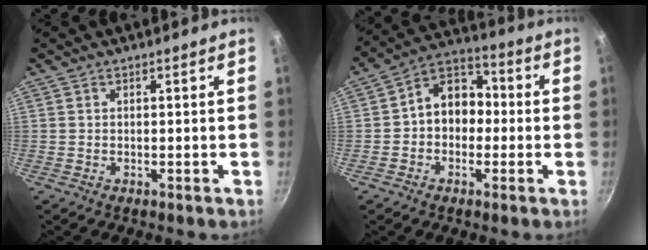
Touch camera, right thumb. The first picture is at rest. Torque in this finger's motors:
{"motor_torque": [-0.15, 0.54, 0.28, -0.08, 0.07]}